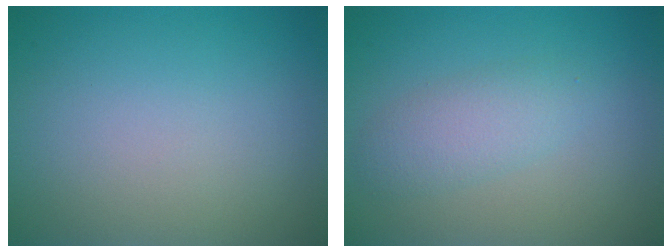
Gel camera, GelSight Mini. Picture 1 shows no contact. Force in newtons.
{"total": 2.5, "press": 2.5, "slide": 0.2}